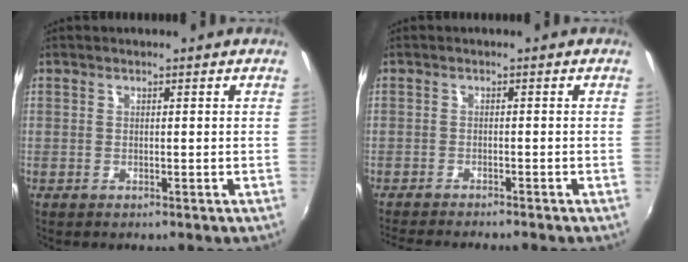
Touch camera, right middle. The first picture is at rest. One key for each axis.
{"total": 6.9, "fx": -6.3, "fy": 0.2, "fz": 2.7, "tx": -0.063, "ty": -0.019, "tz": -0.100}